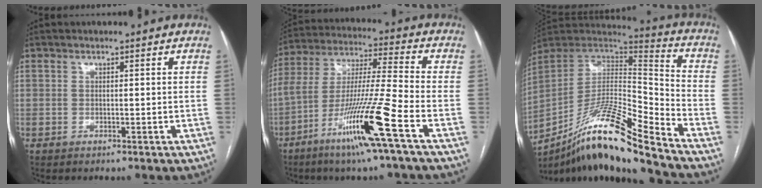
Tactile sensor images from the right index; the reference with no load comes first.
{"total": 15.8, "force": [-7.9, -1.2, 13.6], "torque": [-0.272, -0.023, -0.148]}
{"total": 19.2, "force": [-14.1, 0.6, 12.9], "torque": [-0.254, -0.003, -0.258]}